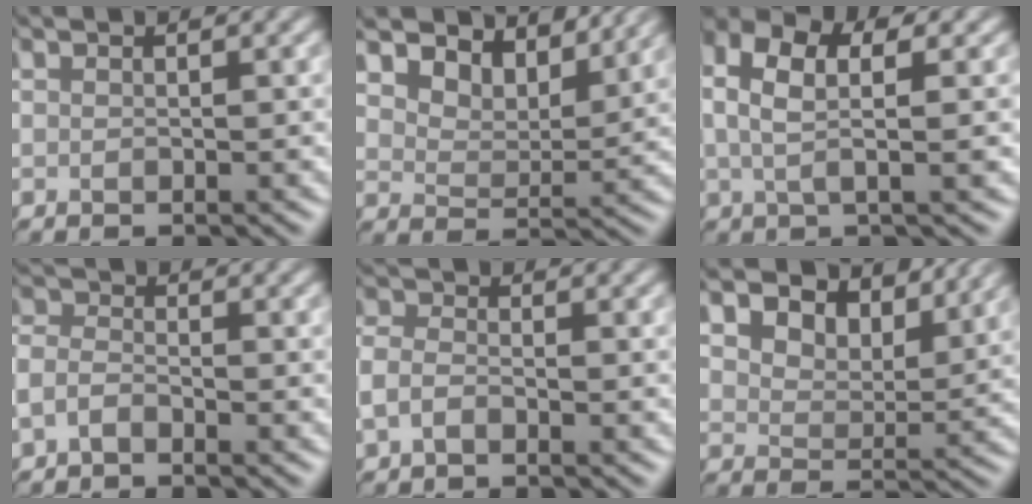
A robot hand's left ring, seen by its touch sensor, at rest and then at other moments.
{"total": 5.9, "force": [4.9, 2.5, 2.1], "torque": [-0.045, -0.014, 0.083]}
{"total": 5.5, "force": [1.4, 2.3, 4.8], "torque": [-0.085, 0.013, 0.012]}
{"total": 1.9, "force": [-1.3, 1.1, 1.0], "torque": [-0.021, 0.005, -0.036]}
{"total": 2.0, "force": [-1.0, 1.2, 1.2], "torque": [-0.026, 0.004, -0.028]}
{"total": 6.9, "force": [5.1, 3.4, 3.3], "torque": [-0.060, -0.004, 0.074]}